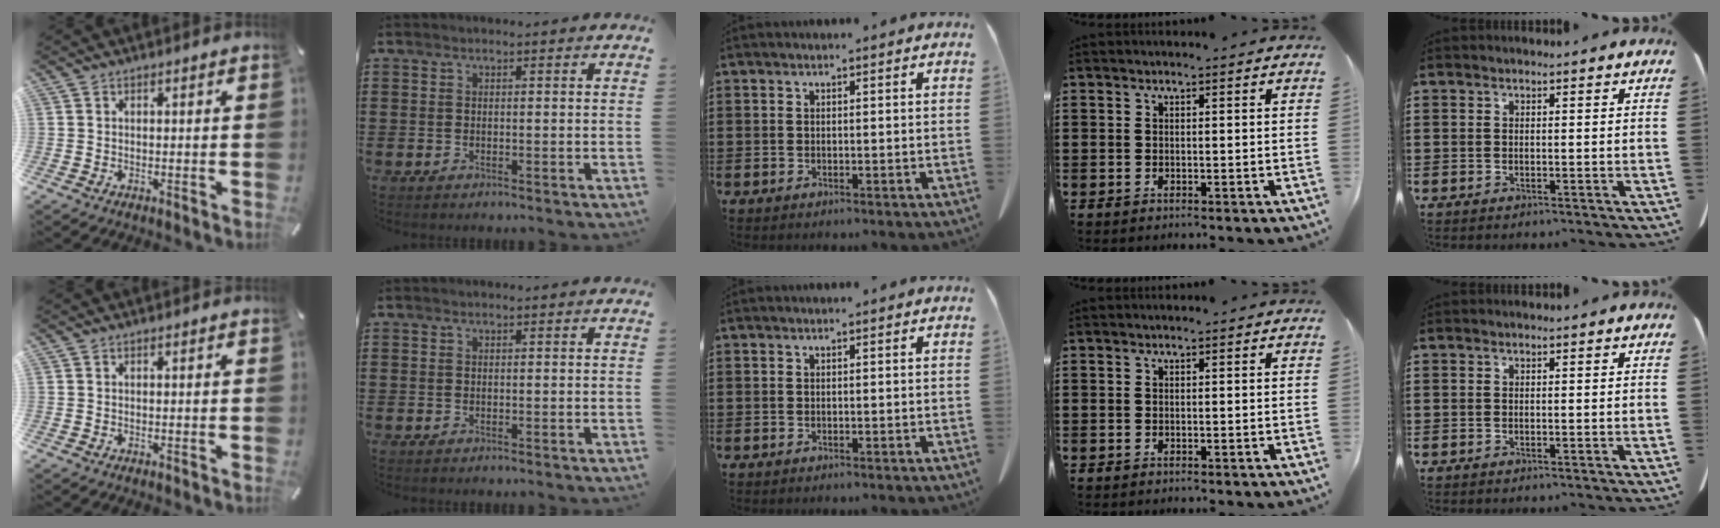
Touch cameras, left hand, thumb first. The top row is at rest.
{}